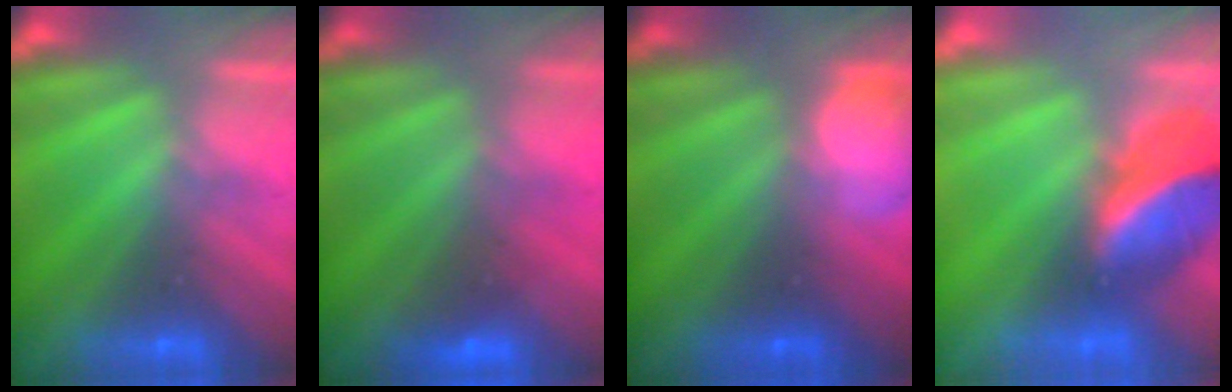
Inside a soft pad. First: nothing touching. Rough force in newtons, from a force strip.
{"total": 1.4}
{"total": 2.4}
{"total": 2.5}